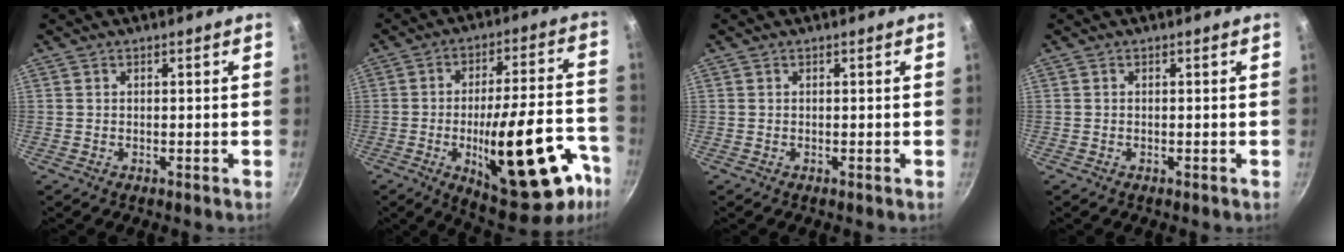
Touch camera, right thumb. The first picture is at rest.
{"total": 25.3, "force": [-10.2, 9.2, 21.2], "torque": [-0.257, 0.040, -0.133]}
{"total": 0.0}
{"total": 0.0}